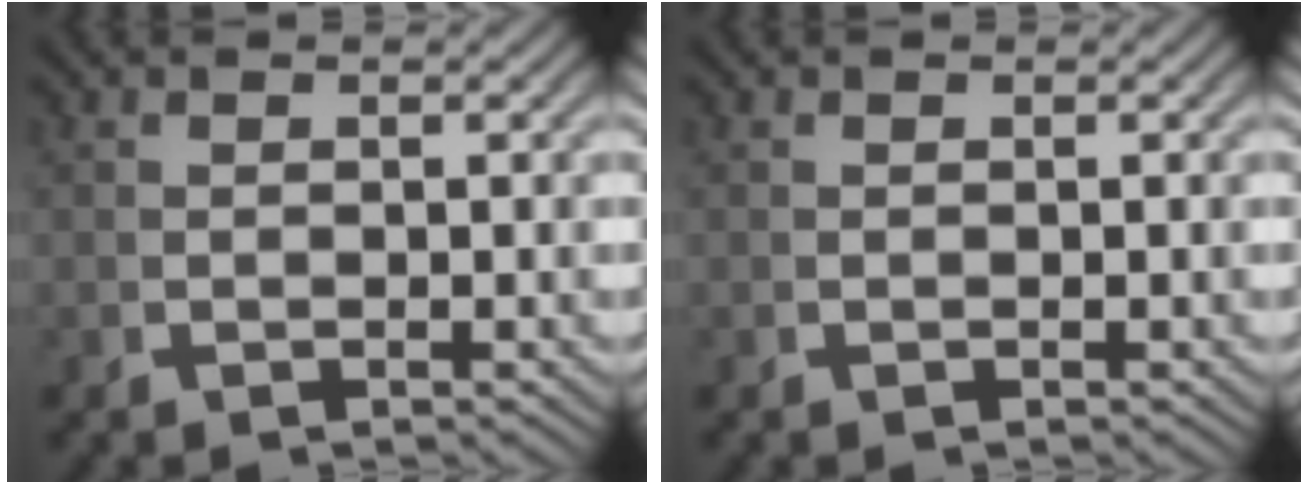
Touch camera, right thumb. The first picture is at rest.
{"total": 0.0}